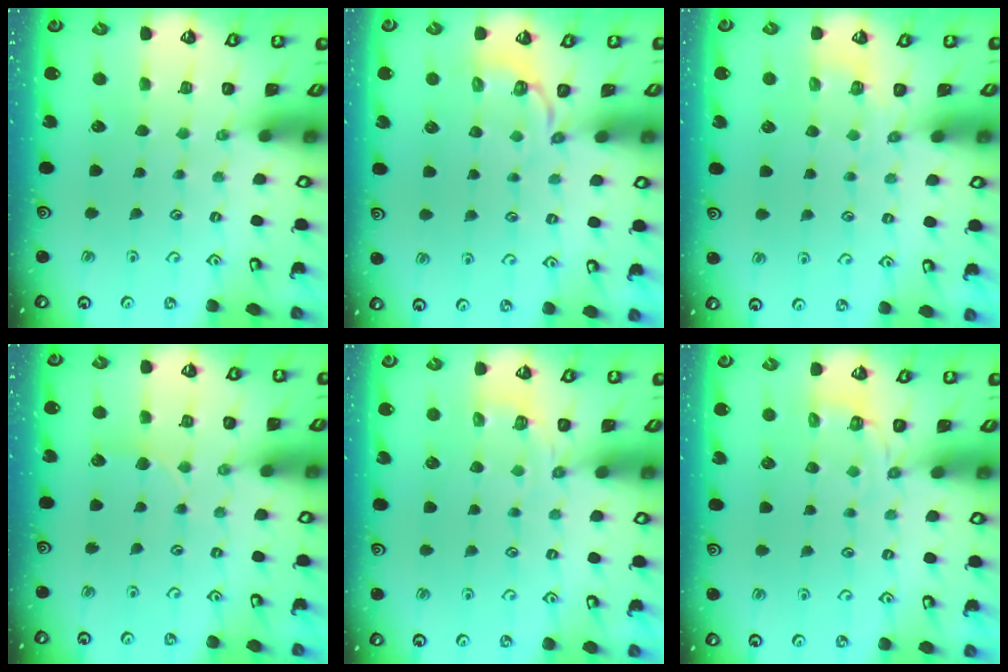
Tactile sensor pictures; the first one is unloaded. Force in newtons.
{"total": 3.2, "press": 2.1, "slide": 2.4}
{"total": 2.3, "press": 1.7, "slide": 1.6}
{"total": 4.5, "press": 4.4, "slide": 0.5}
{"total": 4.2, "press": 3.5, "slide": 2.3}
{"total": 2.7, "press": 1.4, "slide": 2.3}